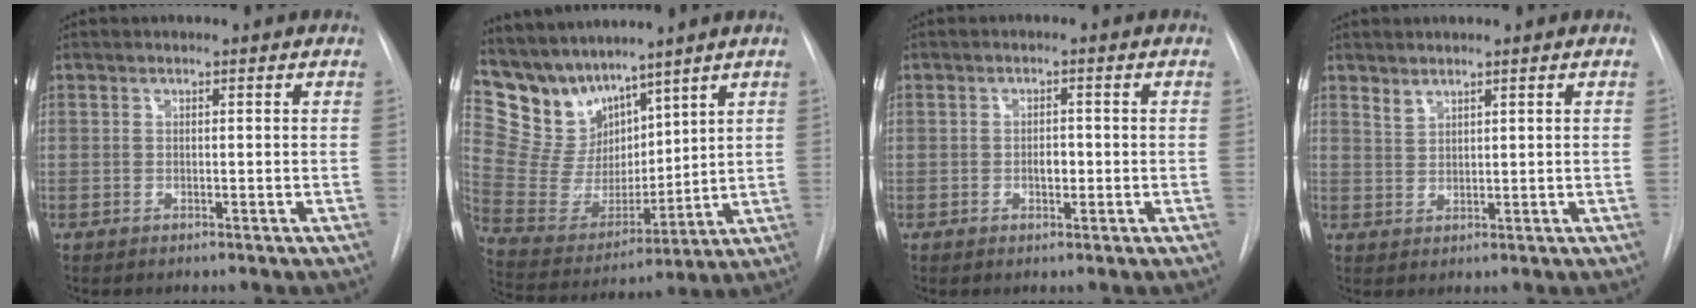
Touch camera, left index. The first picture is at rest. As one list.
[{"total": 11.6, "force": [10.2, 4.9, 2.5], "torque": [-0.071, 0.023, 0.215]}, {"total": 1.7, "force": [-0.3, 1.0, 1.3], "torque": [-0.019, 0.002, -0.002]}, {"total": 1.8, "force": [1.7, 0.4, 0.4], "torque": [-0.005, 0.000, 0.035]}]